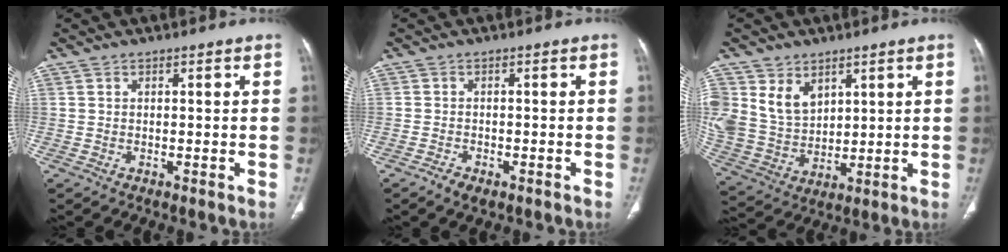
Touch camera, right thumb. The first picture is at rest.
{"total": 2.4, "force": [-1.7, 1.3, 1.2], "torque": [-0.021, 0.007, -0.024]}
{"total": 10.6, "force": [4.9, 7.8, 5.3], "torque": [-0.078, -0.022, 0.116]}